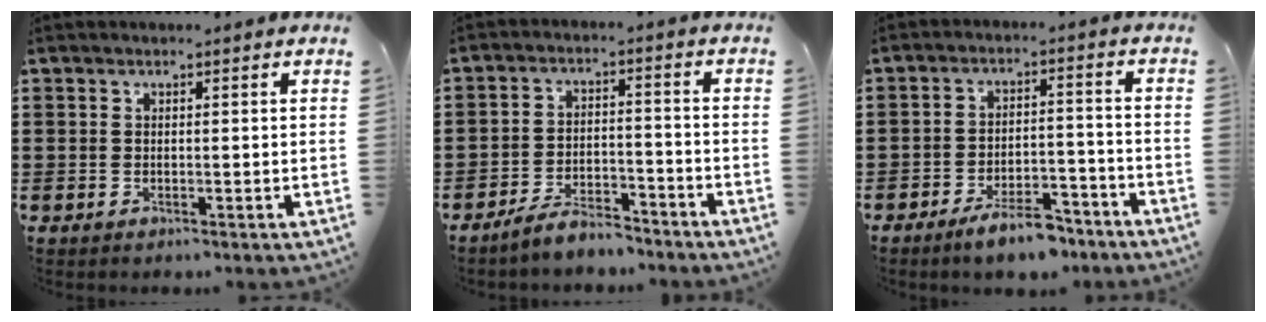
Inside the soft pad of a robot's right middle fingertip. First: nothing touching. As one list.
[{"total": 5.2, "force": [-5.0, 1.0, 1.1], "torque": [-0.024, 0.009, -0.101]}, {"total": 6.6, "force": [-5.5, 1.7, 3.2], "torque": [-0.059, 0.007, -0.102]}]